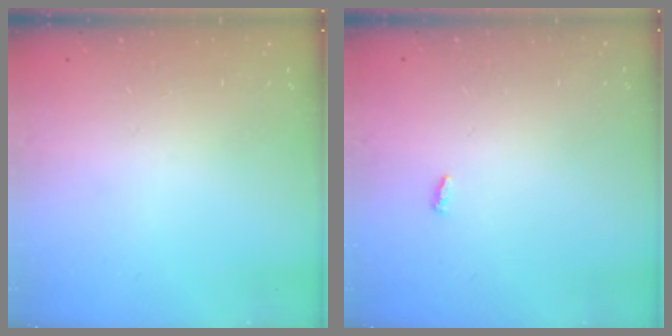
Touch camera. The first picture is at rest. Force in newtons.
{"total": 2.7, "press": 2.7, "slide": 0.2}